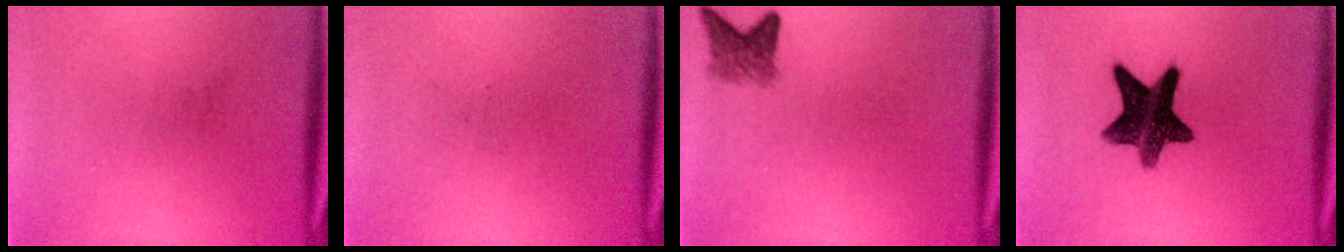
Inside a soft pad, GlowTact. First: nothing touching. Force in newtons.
{"total": 0.0}
{"total": 2.8}
{"total": 12.0}